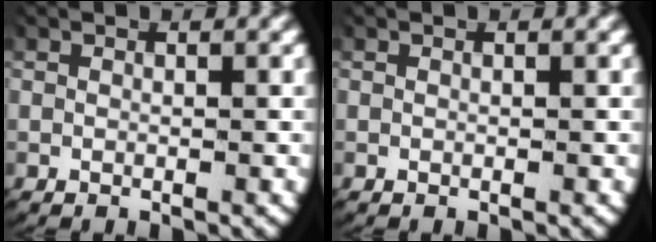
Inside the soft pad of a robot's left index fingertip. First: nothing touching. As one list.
[{"total": 0.0}]